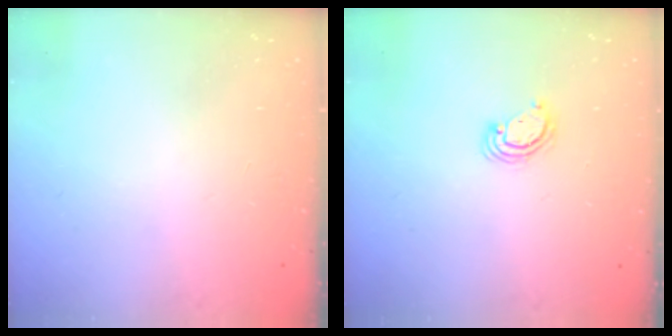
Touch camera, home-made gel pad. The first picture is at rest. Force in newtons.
{"total": 3.4, "press": 3.4, "slide": 0.4}